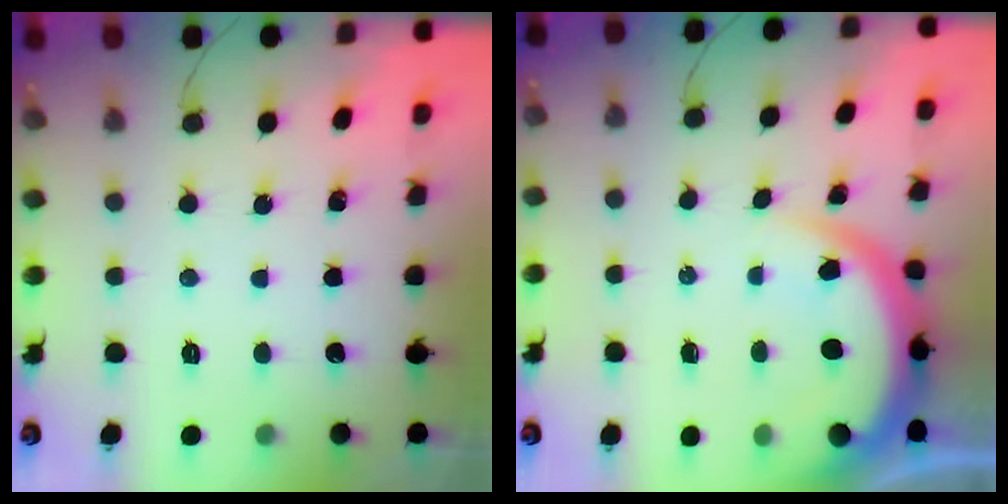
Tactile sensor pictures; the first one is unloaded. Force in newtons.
{"total": 8.2, "press": 8.1, "slide": 1.0}